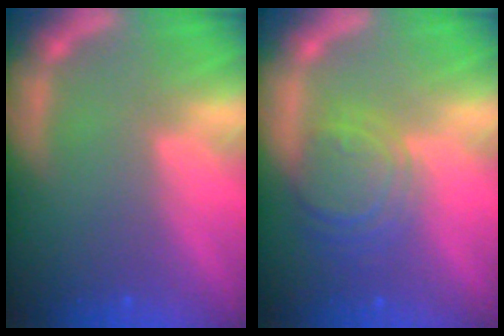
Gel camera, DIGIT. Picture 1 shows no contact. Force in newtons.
{"total": 5.6}